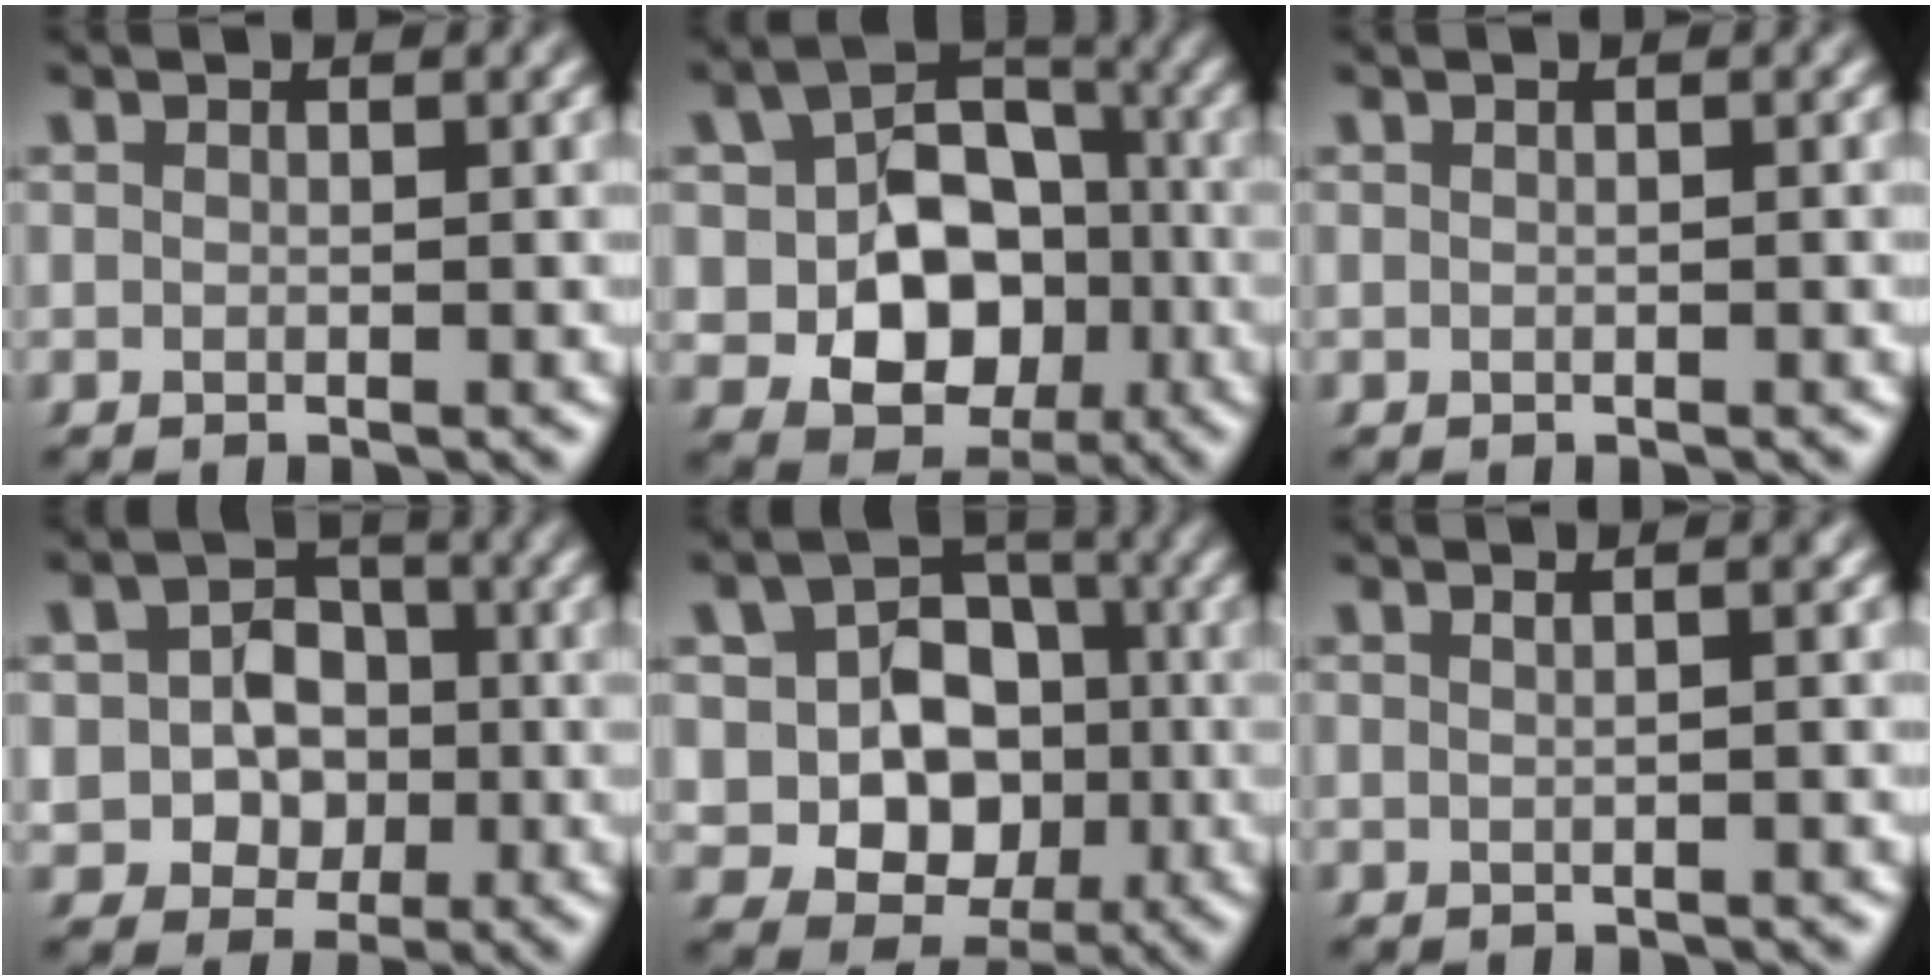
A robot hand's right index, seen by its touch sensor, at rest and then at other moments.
{"total": 10.7, "force": [-1.2, 8.9, 5.9], "torque": [-0.118, -0.036, -0.011]}
{"total": 0.0}
{"total": 6.9, "force": [-1.1, 6.1, 3.0], "torque": [-0.060, -0.016, -0.018]}
{"total": 11.0, "force": [-1.1, 9.8, 5.0], "torque": [-0.105, -0.039, -0.018]}
{"total": 1.5, "force": [0.4, 0.2, 1.4], "torque": [-0.015, 0.008, 0.003]}